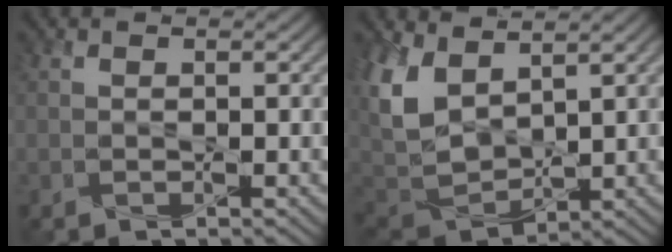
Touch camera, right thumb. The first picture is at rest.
{"total": 9.1, "force": [3.1, 5.4, 6.7], "torque": [-0.191, -0.002, 0.060]}